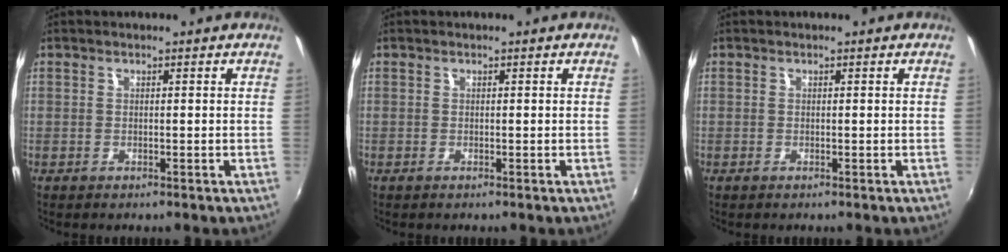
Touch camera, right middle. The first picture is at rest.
{"total": 0.0}
{"total": 0.0}